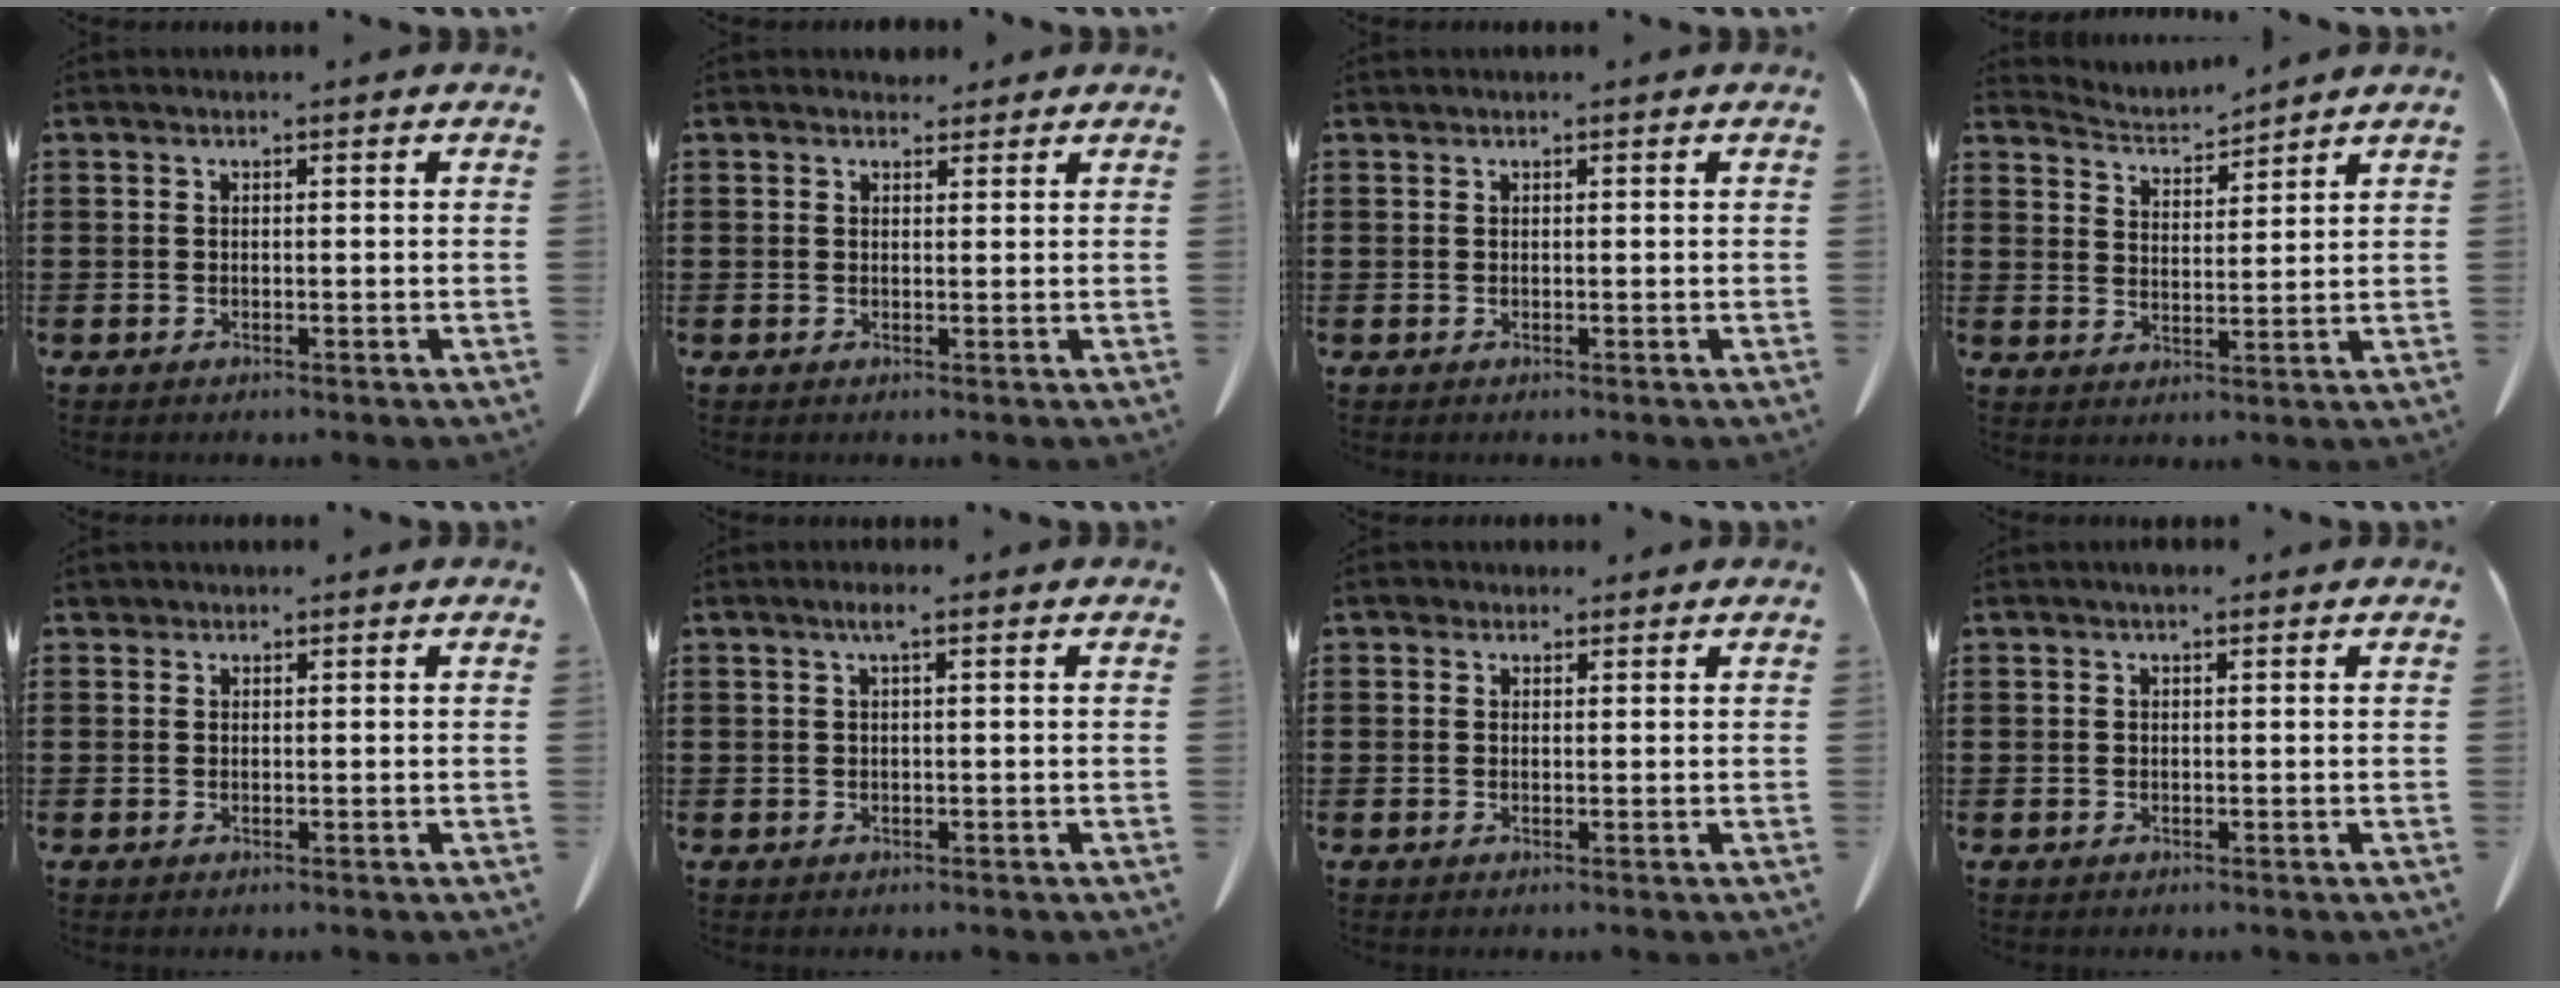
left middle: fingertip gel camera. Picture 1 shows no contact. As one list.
[{"total": 1.8, "force": [1.6, 0.8, 0.2], "torque": [0.000, 0.000, 0.030]}, {"total": 0.0}, {"total": 4.0, "force": [4.0, 0.2, 0.2], "torque": [-0.020, -0.025, 0.069]}, {"total": 0.6, "force": [0.5, 0.4, 0.1], "torque": [-0.004, 0.002, 0.010]}, {"total": 1.7, "force": [0.5, 0.1, 1.6], "torque": [-0.033, 0.003, 0.009]}, {"total": 1.4, "force": [1.1, 0.8, 0.3], "torque": [-0.010, 0.004, 0.021]}, {"total": 0.7, "force": [0.4, 0.3, 0.5], "torque": [-0.011, 0.003, 0.007]}]